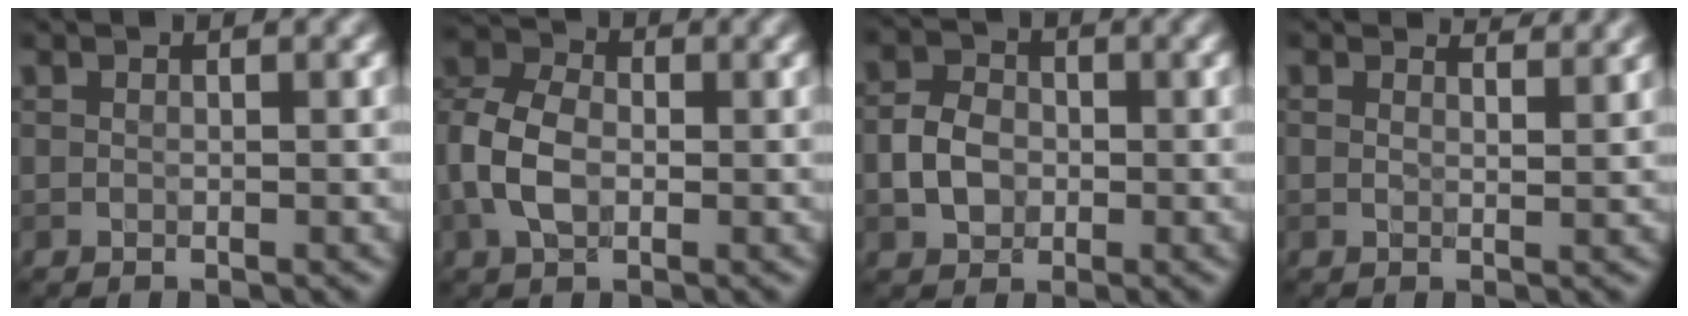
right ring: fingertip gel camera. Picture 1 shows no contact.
{"total": 5.1, "force": [-0.7, 3.6, 3.6], "torque": [-0.079, 0.009, -0.024]}
{"total": 3.3, "force": [-0.6, 2.6, 1.9], "torque": [-0.036, 0.005, -0.017]}
{"total": 2.3, "force": [2.0, 0.5, 0.9], "torque": [-0.013, -0.005, 0.019]}